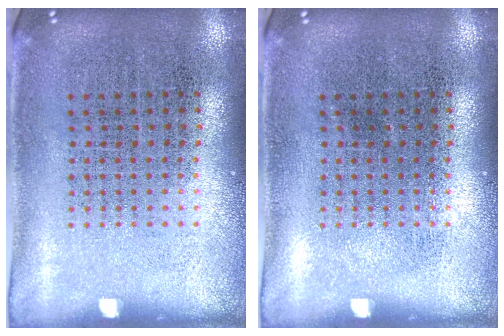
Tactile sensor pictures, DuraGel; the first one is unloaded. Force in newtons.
{"total": 0.0}